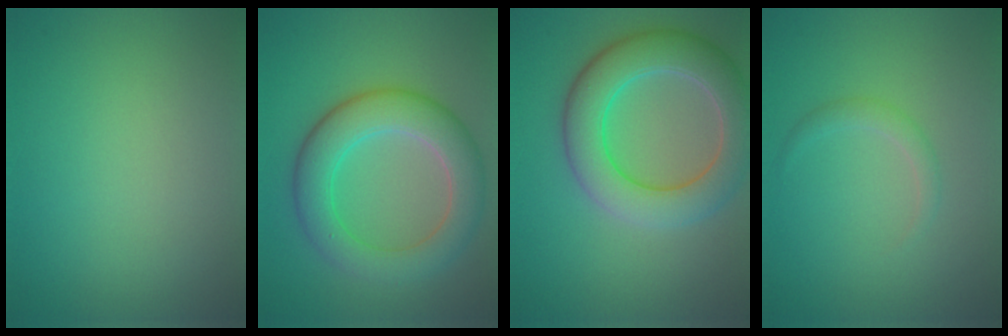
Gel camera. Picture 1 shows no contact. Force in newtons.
{"total": 6.4, "press": 6.4, "slide": 0.3}
{"total": 7.4, "press": 7.4, "slide": 0.3}
{"total": 0.7, "press": 0.7, "slide": 0.1}